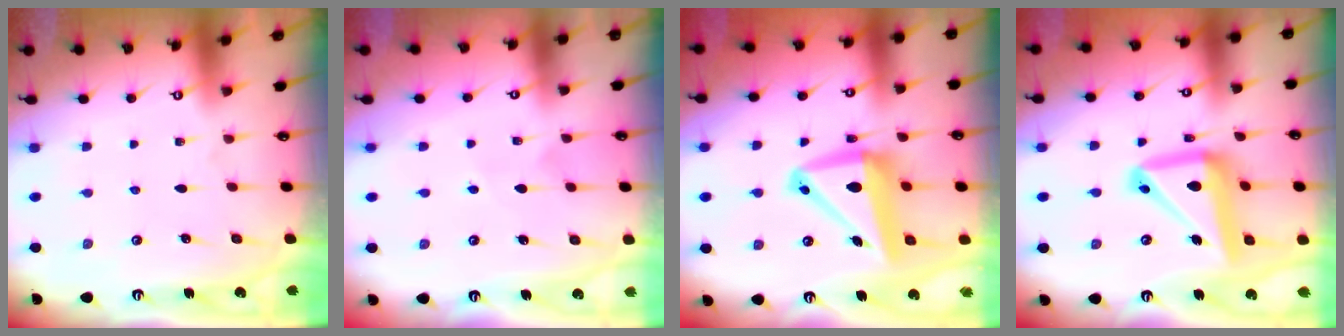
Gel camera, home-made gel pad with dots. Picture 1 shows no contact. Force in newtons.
{"total": 4.3, "press": 4.1, "slide": 1.1}
{"total": 13.7, "press": 13.5, "slide": 2.4}
{"total": 16.2, "press": 16.1, "slide": 1.8}